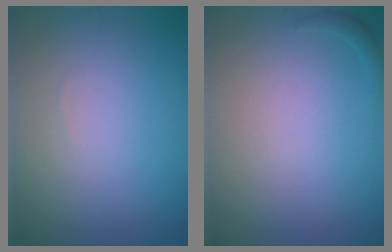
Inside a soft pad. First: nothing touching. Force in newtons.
{"total": 0.6, "press": 0.6, "slide": 0.1}